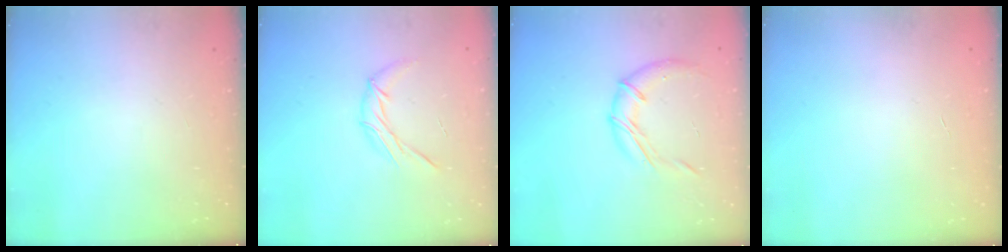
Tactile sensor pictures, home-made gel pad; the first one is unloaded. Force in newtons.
{"total": 7.3, "press": 7.3, "slide": 0.5}
{"total": 11.4, "press": 11.2, "slide": 2.0}
{"total": 0.0}